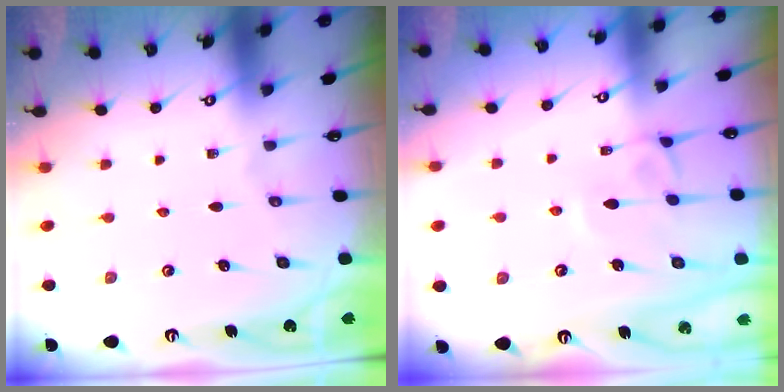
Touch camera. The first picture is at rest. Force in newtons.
{"total": 2.1, "press": 2.1, "slide": 0.3}